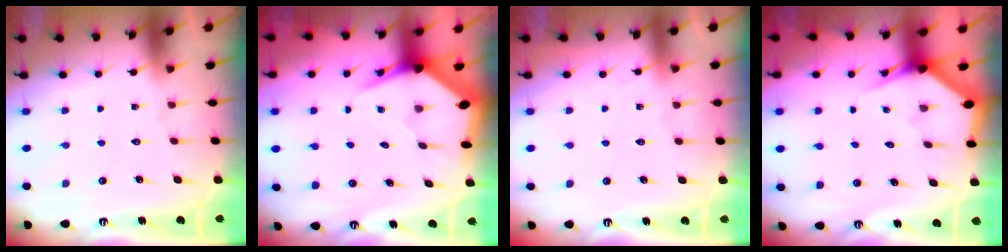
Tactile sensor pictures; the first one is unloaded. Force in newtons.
{"total": 5.7, "press": 5.7, "slide": 0.7}
{"total": 2.8, "press": 2.8, "slide": 0.4}
{"total": 2.9, "press": 2.9, "slide": 0.0}